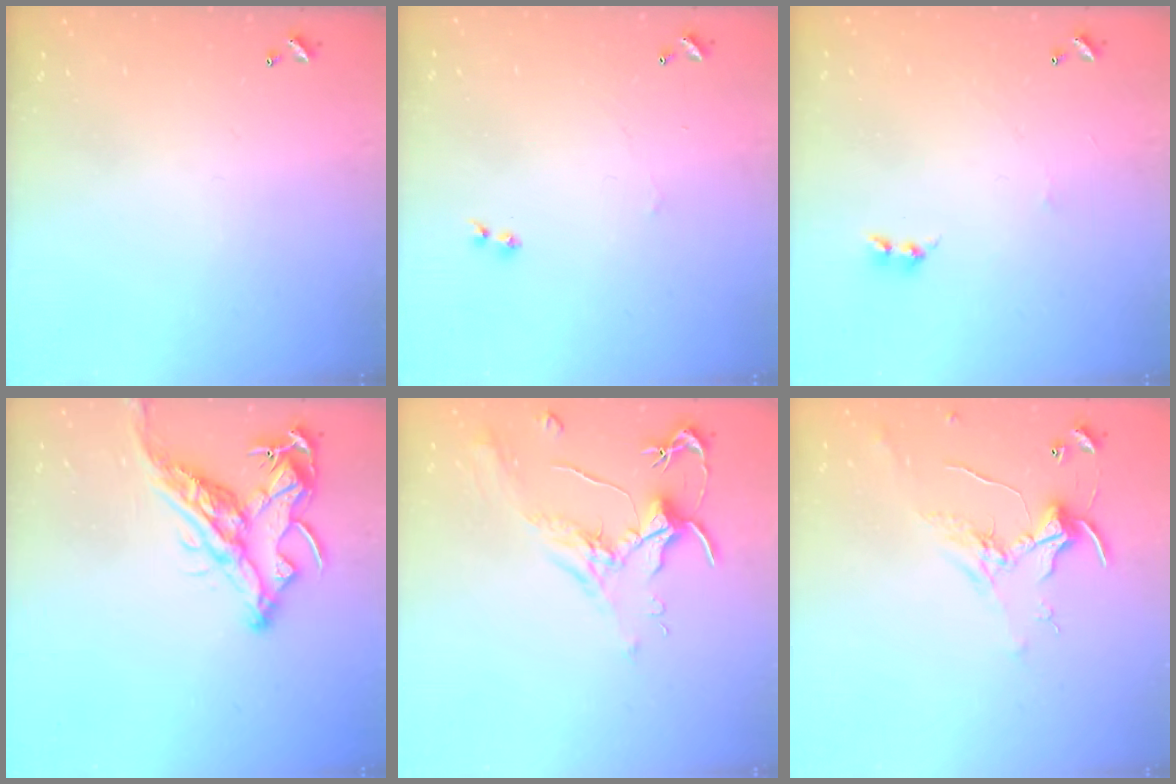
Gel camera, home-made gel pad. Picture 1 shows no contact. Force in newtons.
{"total": 1.4, "press": 1.3, "slide": 0.4}
{"total": 1.2, "press": 1.1, "slide": 0.5}
{"total": 15.3, "press": 15.2, "slide": 1.9}
{"total": 1.9, "press": 1.7, "slide": 0.8}
{"total": 1.6, "press": 1.5, "slide": 0.5}